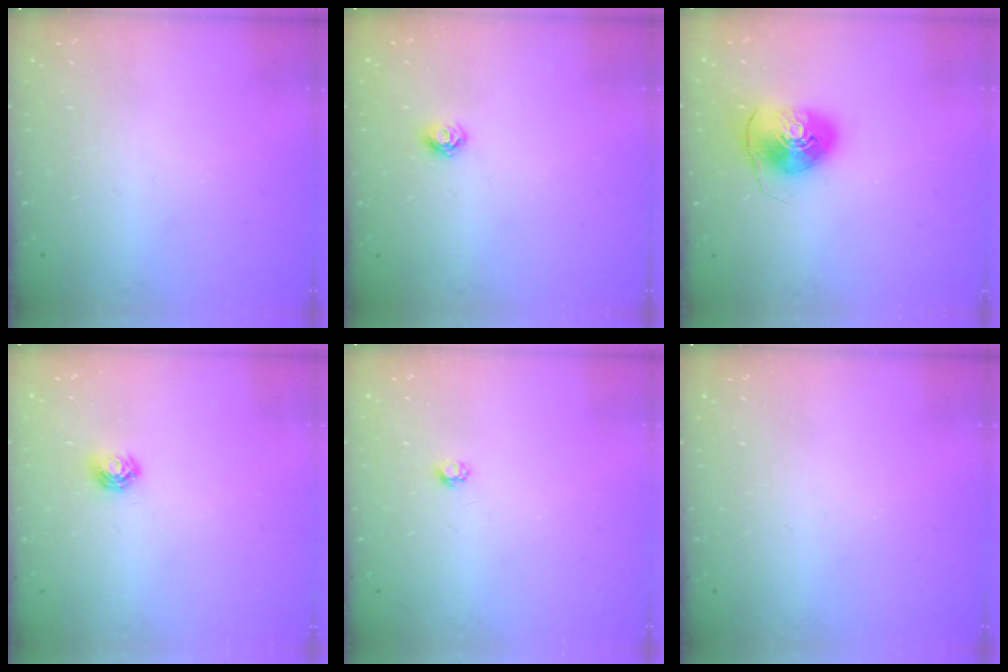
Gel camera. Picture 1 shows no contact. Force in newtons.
{"total": 5.8, "press": 5.8, "slide": 0.7}
{"total": 8.4, "press": 8.3, "slide": 1.5}
{"total": 5.1, "press": 5.1, "slide": 0.5}
{"total": 2.7, "press": 2.7, "slide": 0.4}
{"total": 0.0}